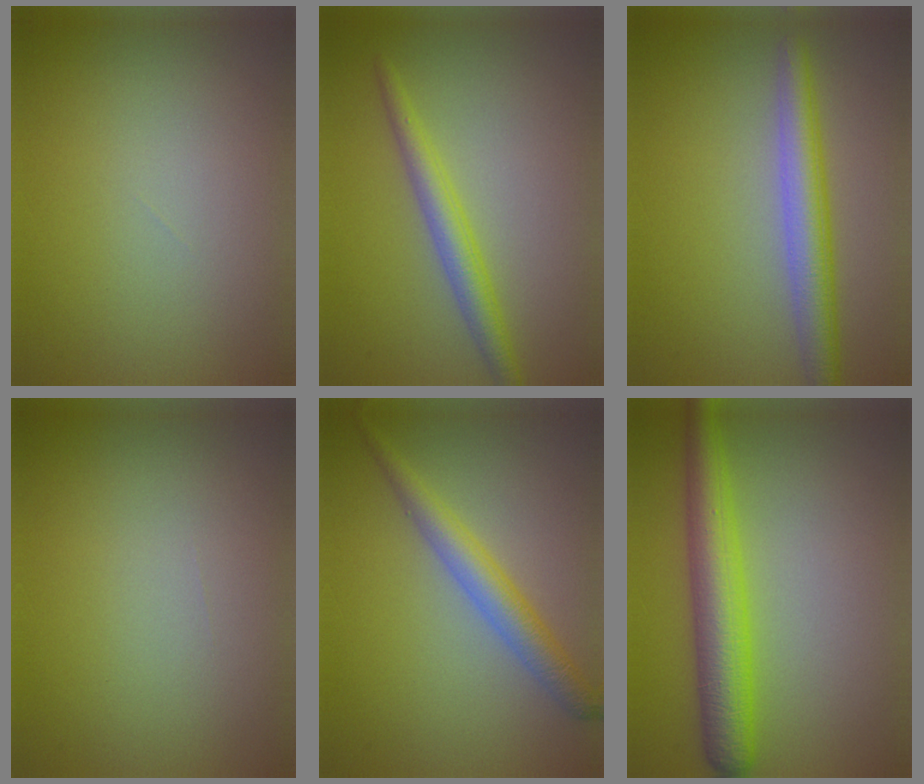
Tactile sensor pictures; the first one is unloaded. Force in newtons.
{"total": 2.7, "press": 2.7, "slide": 0.1}
{"total": 4.8, "press": 4.8, "slide": 0.1}
{"total": 0.0}
{"total": 3.2, "press": 3.2, "slide": 0.0}
{"total": 5.7, "press": 5.7, "slide": 0.2}